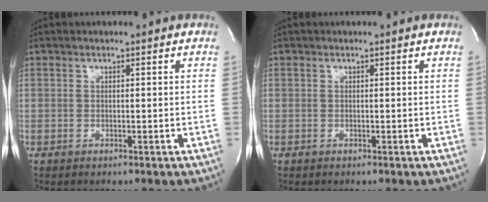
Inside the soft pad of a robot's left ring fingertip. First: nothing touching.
{"total": 0.0}